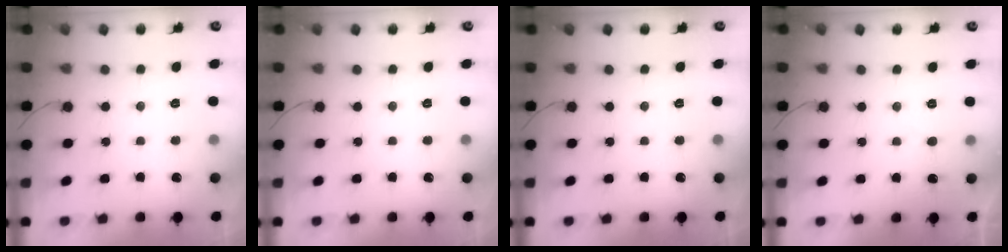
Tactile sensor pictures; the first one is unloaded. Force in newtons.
{"total": 0.0}
{"total": 0.0}
{"total": 3.8, "press": 3.7, "slide": 0.3}